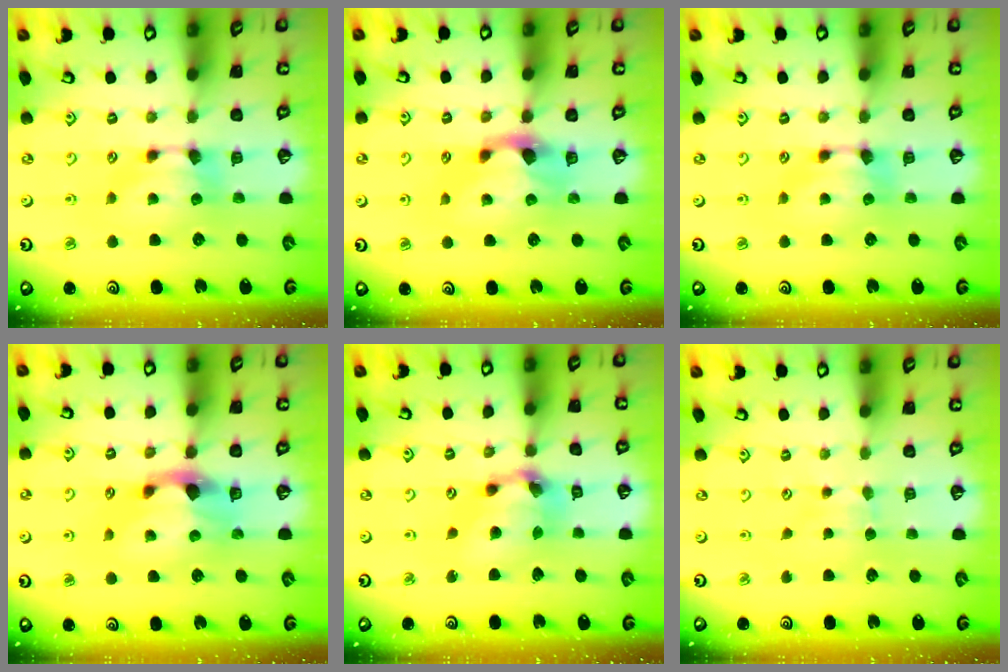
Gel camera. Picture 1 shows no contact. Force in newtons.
{"total": 2.0, "press": 1.6, "slide": 1.2}
{"total": 0.0}
{"total": 3.0, "press": 2.7, "slide": 1.4}
{"total": 7.1, "press": 6.7, "slide": 2.3}
{"total": 2.4, "press": 2.4, "slide": 0.4}